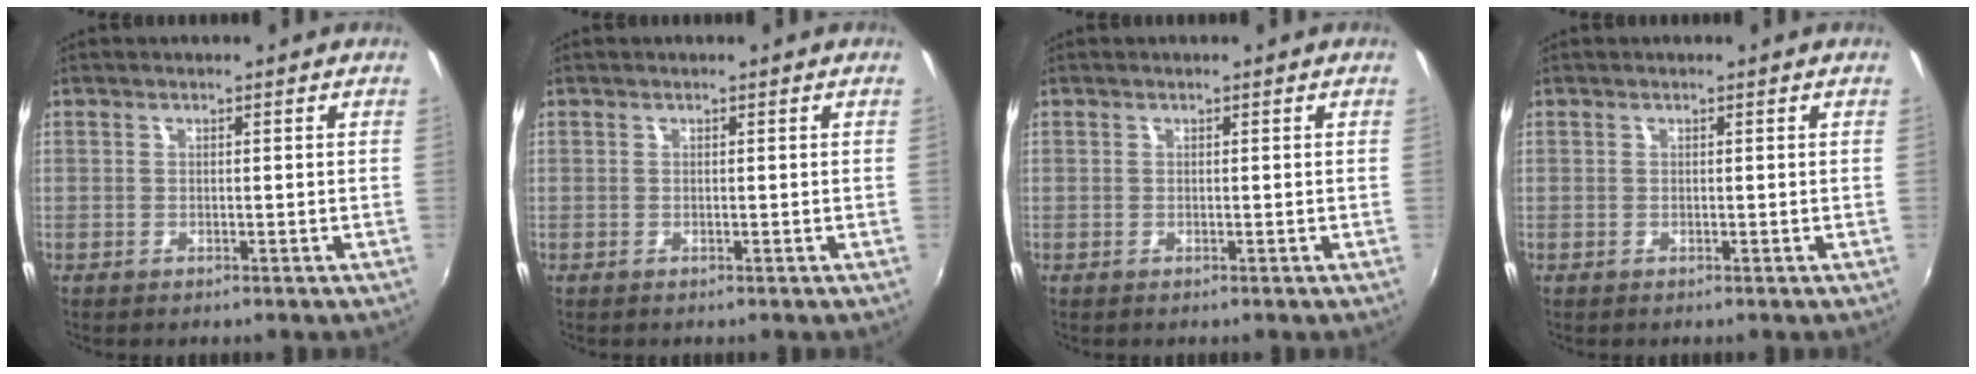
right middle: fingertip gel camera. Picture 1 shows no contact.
{"total": 0.0}
{"total": 0.0}
{"total": 0.0}